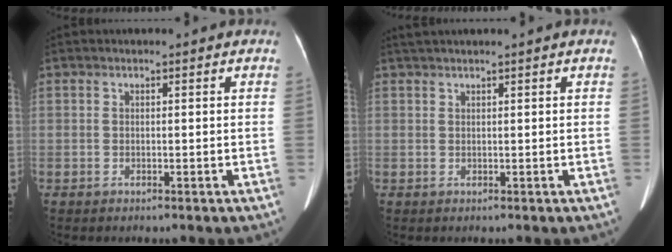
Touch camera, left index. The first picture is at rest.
{"total": 1.7, "force": [1.2, -0.3, 1.1], "torque": [-0.025, 0.021, 0.030]}